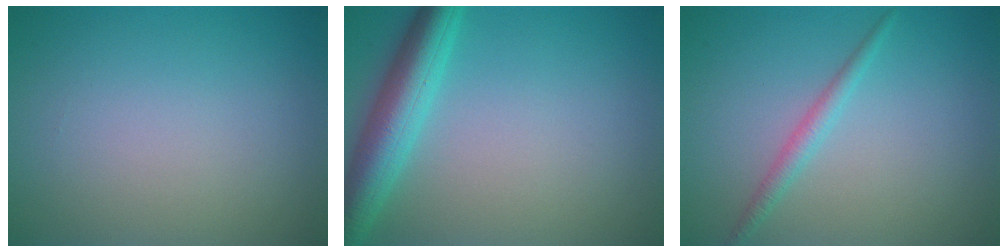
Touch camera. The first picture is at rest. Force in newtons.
{"total": 5.4, "press": 5.4, "slide": 0.1}
{"total": 1.6, "press": 1.6, "slide": 0.1}